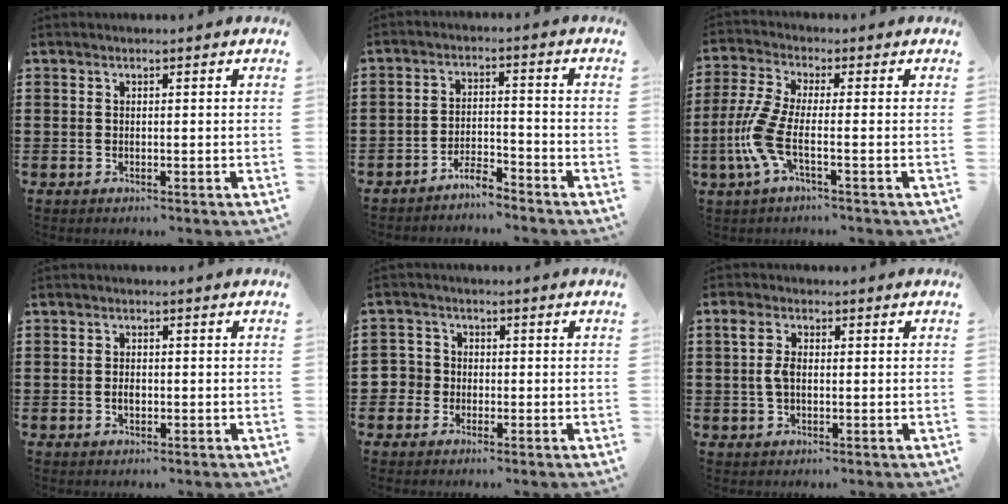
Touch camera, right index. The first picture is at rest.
{"total": 4.0, "force": [-3.9, 0.5, 0.9], "torque": [-0.029, 0.006, -0.081]}
{"total": 7.2, "force": [-2.1, 2.0, 6.6], "torque": [-0.172, -0.020, -0.049]}
{"total": 1.5, "force": [-0.3, 0.9, 1.2], "torque": [-0.023, 0.003, -0.007]}
{"total": 3.3, "force": [-1.2, 3.1, 0.4], "torque": [-0.037, 0.001, -0.034]}
{"total": 3.6, "force": [0.2, 2.1, 2.9], "torque": [-0.067, 0.008, -0.002]}